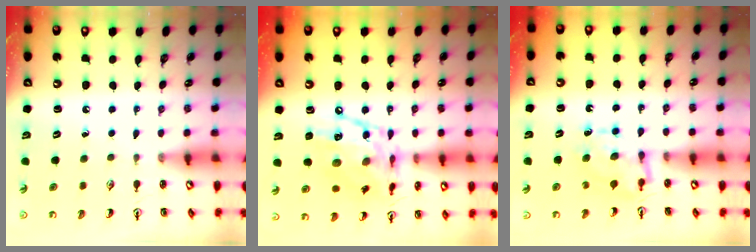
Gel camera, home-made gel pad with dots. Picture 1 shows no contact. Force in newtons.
{"total": 15.1, "press": 15.1, "slide": 1.1}
{"total": 7.9, "press": 7.9, "slide": 0.6}